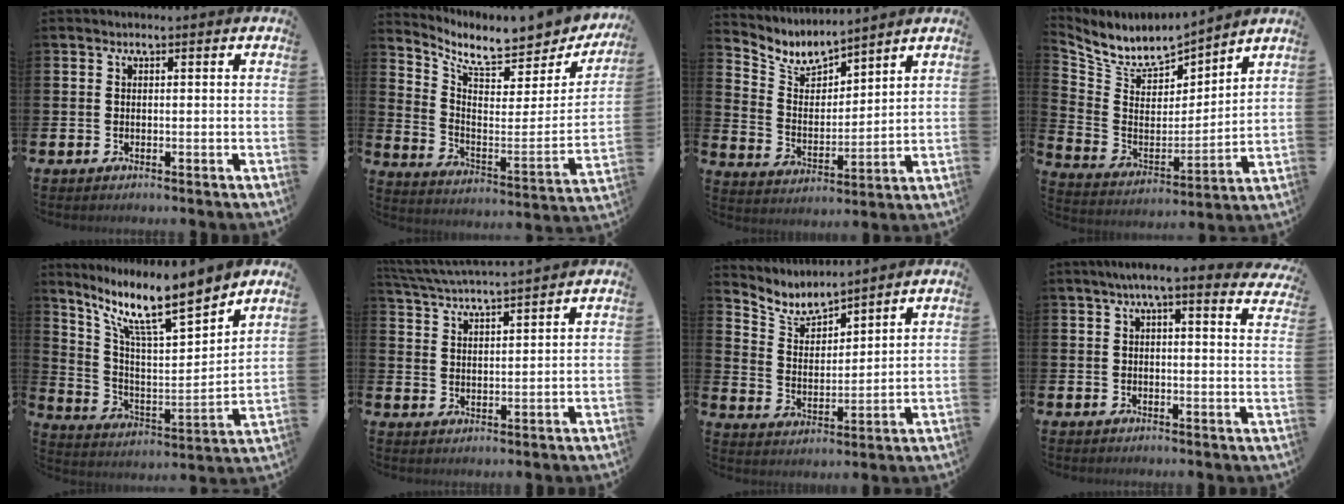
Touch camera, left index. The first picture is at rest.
{"total": 7.7, "force": [6.5, 2.5, 3.4], "torque": [-0.073, -0.060, 0.104]}
{"total": 5.8, "force": [5.4, 1.7, 1.4], "torque": [-0.056, -0.038, 0.092]}
{"total": 6.9, "force": [6.6, 1.9, 0.9], "torque": [-0.058, -0.058, 0.115]}
{"total": 12.0, "force": [9.8, 2.0, 6.7], "torque": [-0.149, -0.065, 0.161]}
{"total": 4.8, "force": [4.7, -0.3, 0.8], "torque": [-0.033, -0.033, 0.082]}
{"total": 5.5, "force": [5.2, 1.4, 1.2], "torque": [-0.048, -0.035, 0.089]}
{"total": 4.8, "force": [4.1, 0.3, 2.5], "torque": [-0.044, -0.016, 0.067]}